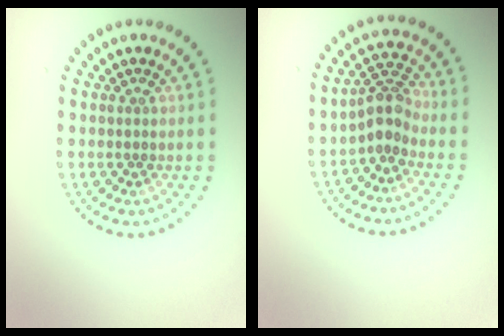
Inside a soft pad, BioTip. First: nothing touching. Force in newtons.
{"total": 2.6, "press": 2.0, "slide": 1.7}